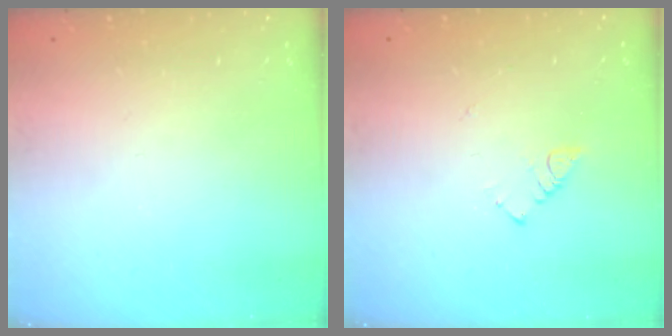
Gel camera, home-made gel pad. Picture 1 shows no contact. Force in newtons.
{"total": 3.0, "press": 2.9, "slide": 0.4}